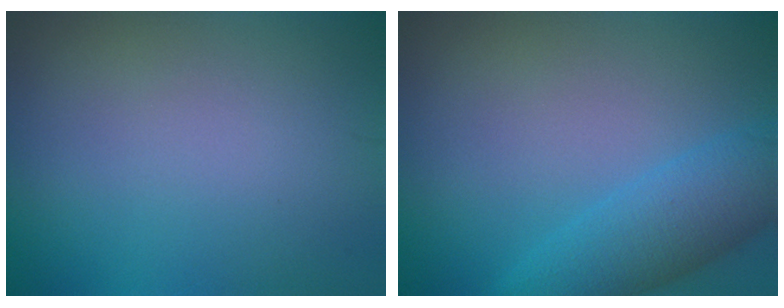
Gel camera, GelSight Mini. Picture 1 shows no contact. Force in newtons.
{"total": 3.6, "press": 3.6, "slide": 0.1}